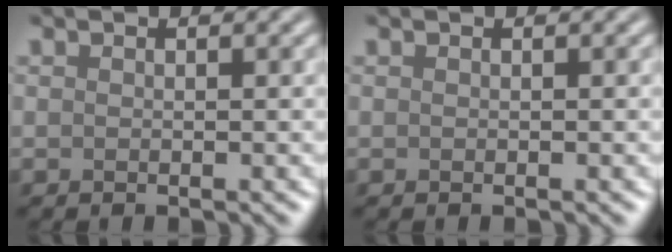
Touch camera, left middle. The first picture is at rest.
{"total": 0.0}